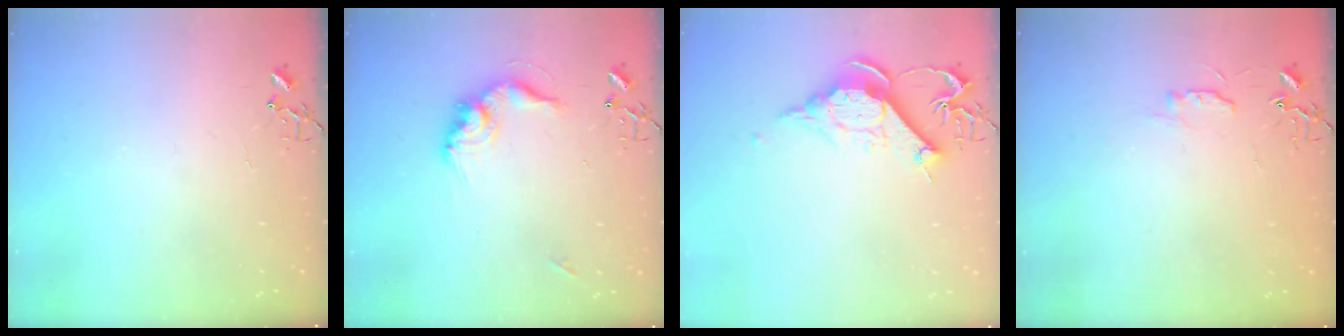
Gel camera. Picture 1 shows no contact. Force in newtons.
{"total": 14.3, "press": 14.2, "slide": 1.4}
{"total": 12.3, "press": 12.2, "slide": 1.3}
{"total": 5.6, "press": 5.6, "slide": 0.7}